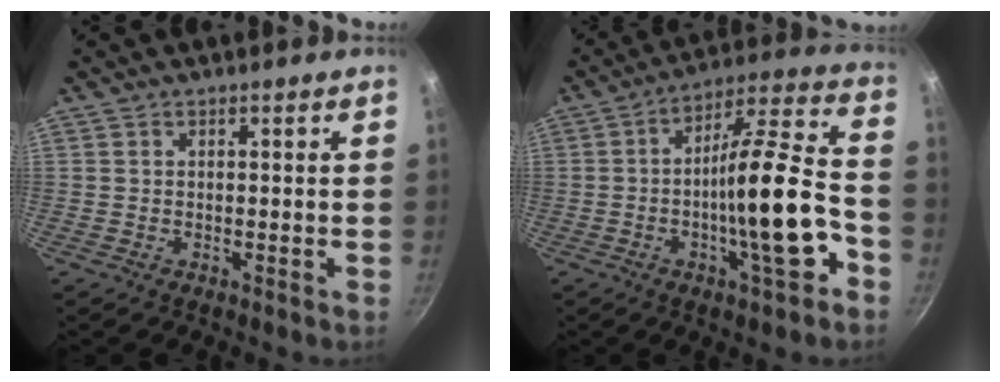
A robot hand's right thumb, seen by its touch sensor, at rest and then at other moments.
{"total": 18.1, "force": [-5.8, 4.4, 16.5], "torque": [-0.238, 0.045, -0.098]}